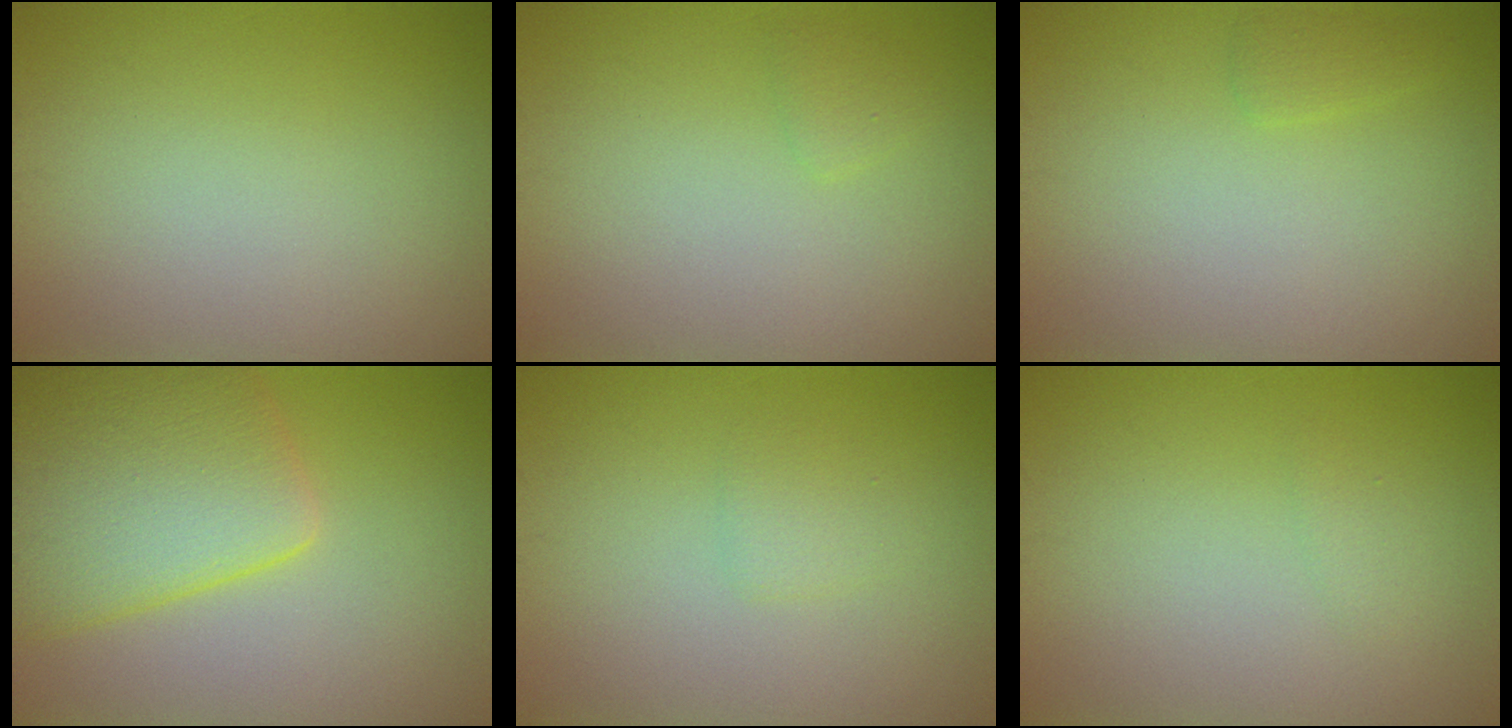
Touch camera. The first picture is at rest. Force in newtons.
{"total": 0.8, "press": 0.8, "slide": 0.1}
{"total": 0.9, "press": 0.9, "slide": 0.1}
{"total": 8.2, "press": 8.2, "slide": 0.4}
{"total": 1.1, "press": 1.1, "slide": 0.1}
{"total": 0.6, "press": 0.6, "slide": 0.0}